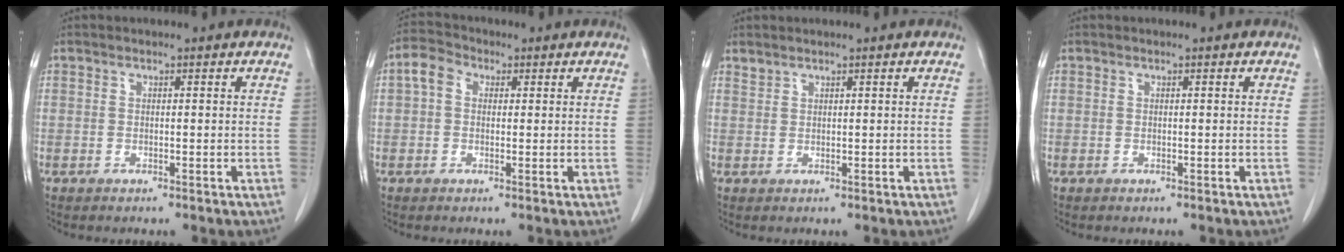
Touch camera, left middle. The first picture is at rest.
{"total": 3.8, "force": [0.9, 2.8, 2.4], "torque": [-0.048, 0.025, 0.013]}
{"total": 0.8, "force": [0.8, 0.1, 0.0], "torque": [-0.005, 0.003, 0.019]}
{"total": 0.0}